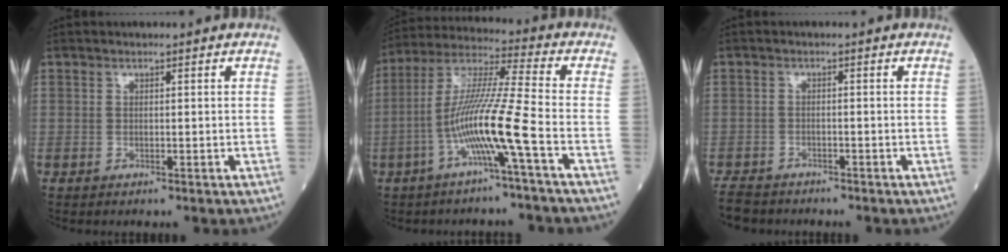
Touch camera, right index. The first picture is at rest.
{"total": 11.6, "force": [-4.3, -1.4, 10.7], "torque": [-0.214, 0.007, -0.087]}
{"total": 4.5, "force": [-4.1, 1.8, 0.4], "torque": [-0.010, -0.008, -0.076]}